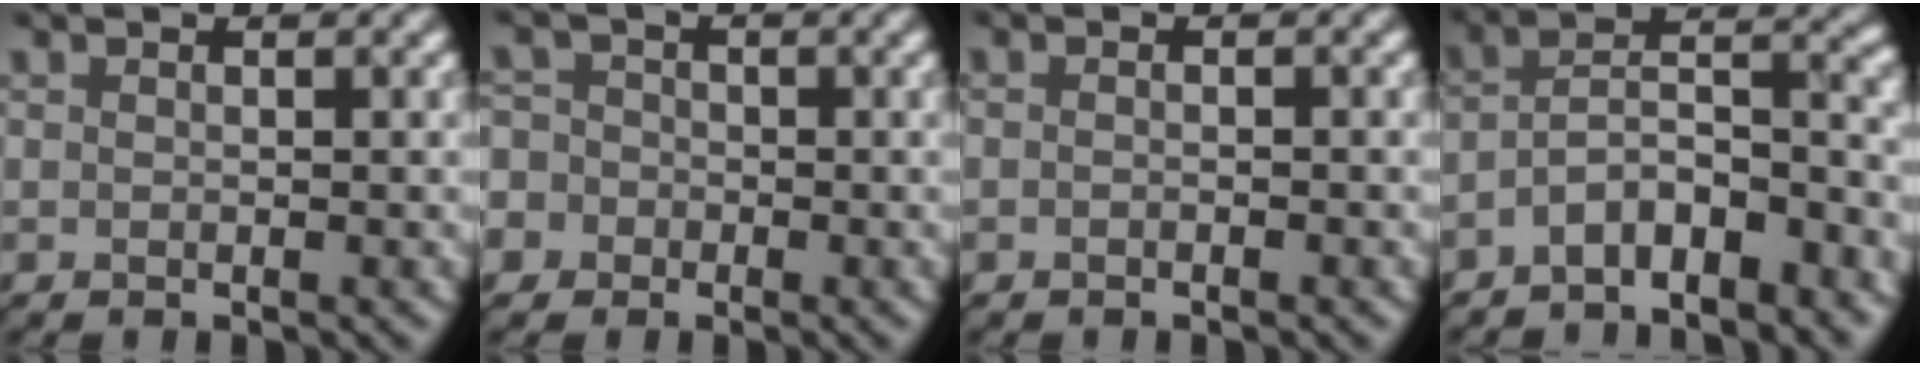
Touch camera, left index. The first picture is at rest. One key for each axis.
{"total": 6.4, "fx": -2.4, "fy": 5.7, "fz": 1.6, "tx": -0.041, "ty": 0.007, "tz": -0.076}
{"total": 0.6, "fx": -0.3, "fy": 0.1, "fz": 0.4, "tx": -0.010, "ty": -0.003, "tz": -0.010}
{"total": 6.7, "fx": -4.0, "fy": 2.4, "fz": 4.9, "tx": -0.075, "ty": 0.010, "tz": -0.076}